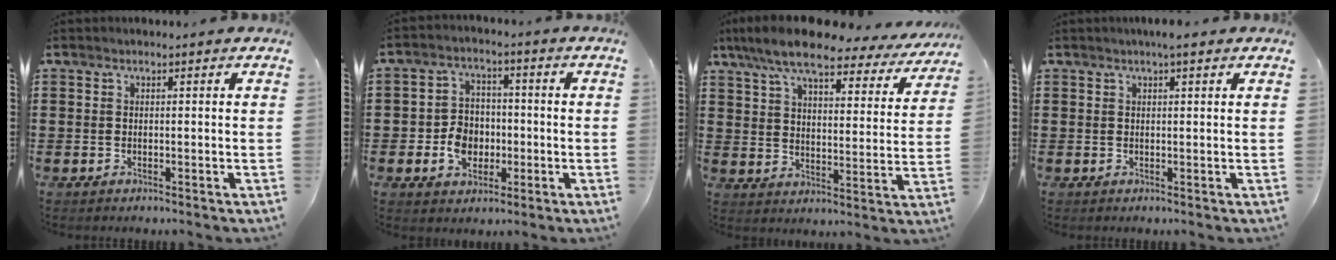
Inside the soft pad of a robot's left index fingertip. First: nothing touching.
{"total": 6.1, "force": [-1.4, 4.9, 3.3], "torque": [-0.068, 0.007, -0.028]}
{"total": 10.0, "force": [8.1, 2.0, 5.4], "torque": [-0.127, -0.033, 0.138]}
{"total": 1.9, "force": [1.3, 0.1, 1.4], "torque": [-0.029, 0.002, 0.023]}